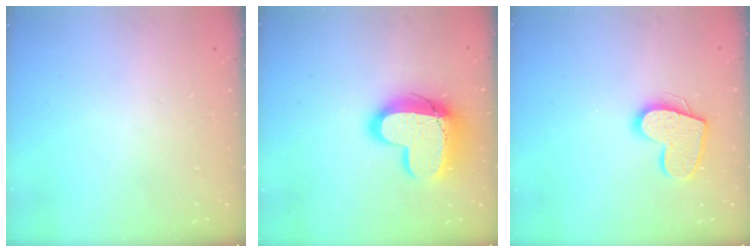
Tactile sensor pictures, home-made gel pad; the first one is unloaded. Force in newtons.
{"total": 16.7, "press": 16.7, "slide": 1.5}
{"total": 13.5, "press": 13.5, "slide": 0.9}